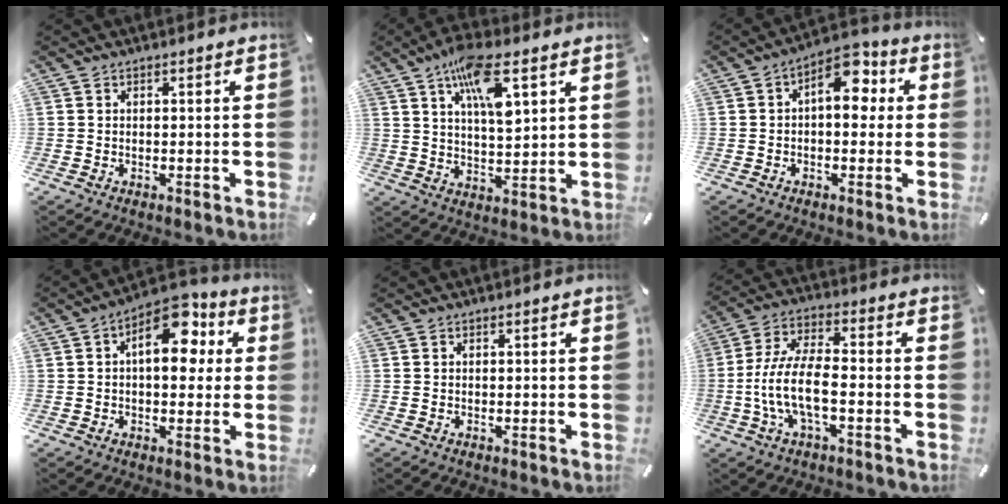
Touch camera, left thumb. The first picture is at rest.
{"total": 12.1, "force": [6.4, 4.1, 9.4], "torque": [-0.160, -0.019, 0.110]}
{"total": 9.5, "force": [2.5, 5.4, 7.4], "torque": [-0.096, -0.014, 0.037]}
{"total": 12.2, "force": [3.3, 7.1, 9.4], "torque": [-0.116, -0.016, 0.053]}
{"total": 0.0}
{"total": 11.4, "force": [-3.0, 4.7, 9.9], "torque": [-0.208, -0.003, -0.055]}